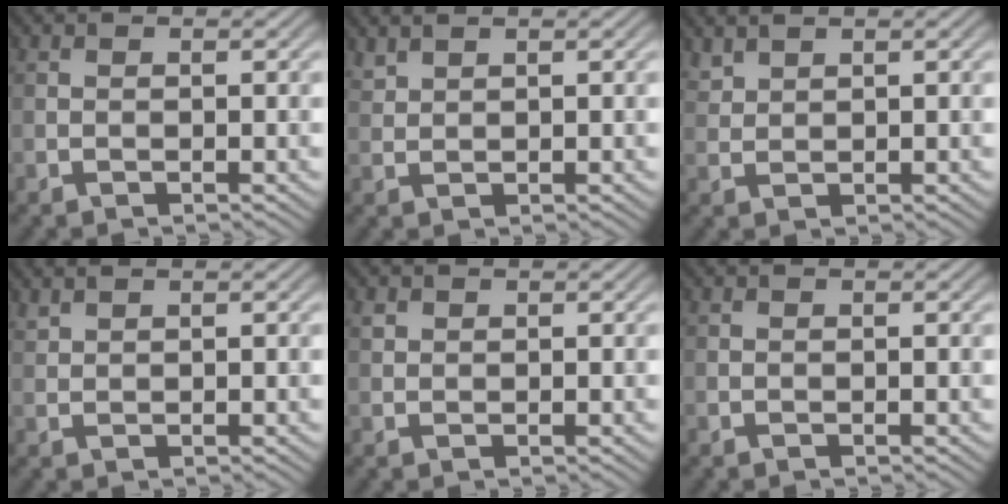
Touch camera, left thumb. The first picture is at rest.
{"total": 1.4, "force": [1.3, 0.3, 0.4], "torque": [-0.017, 0.004, 0.034]}
{"total": 1.7, "force": [1.5, 0.4, 0.5], "torque": [-0.018, 0.004, 0.039]}
{"total": 1.0, "force": [0.9, 0.1, 0.3], "torque": [-0.013, 0.004, 0.025]}
{"total": 0.8, "force": [0.5, 0.6, 0.3], "torque": [-0.007, -0.001, 0.011]}
{"total": 0.0}